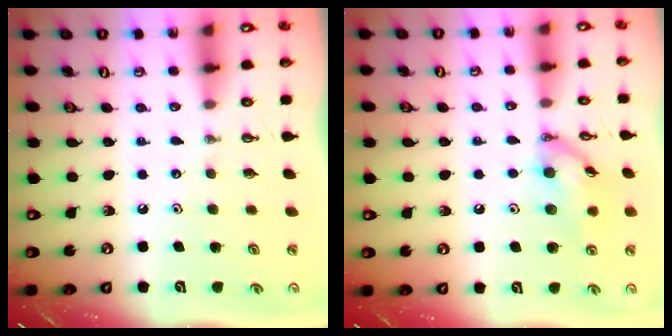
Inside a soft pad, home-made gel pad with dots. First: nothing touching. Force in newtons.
{"total": 12.3, "press": 12.3, "slide": 0.4}